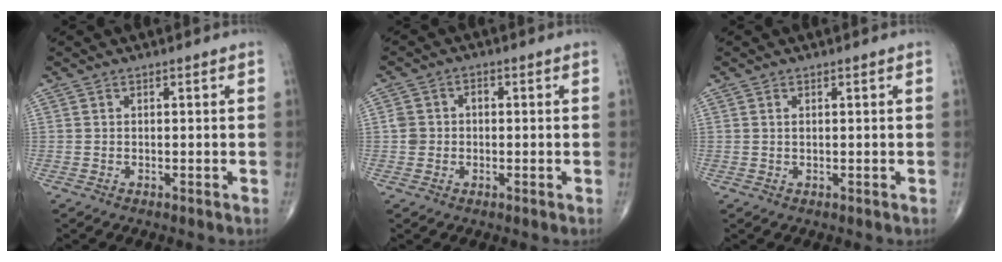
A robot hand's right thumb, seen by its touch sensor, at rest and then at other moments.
{"total": 3.4, "force": [-0.2, 3.0, 1.5], "torque": [-0.019, 0.015, -0.006]}
{"total": 0.5, "force": [0.2, 0.2, 0.4], "torque": [-0.008, 0.003, 0.005]}